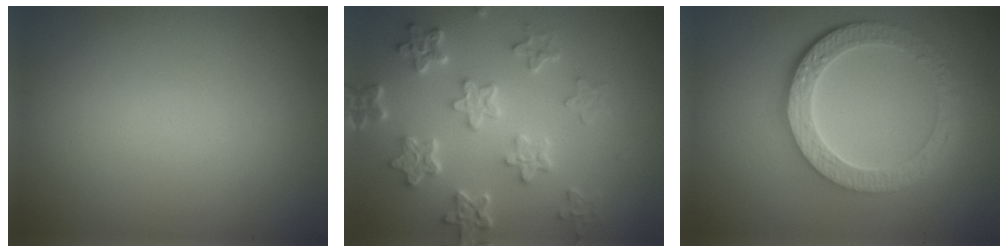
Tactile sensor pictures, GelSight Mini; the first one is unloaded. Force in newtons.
{"total": 5.9, "press": 4.4, "slide": 3.8}
{"total": 5.9, "press": 4.6, "slide": 3.7}